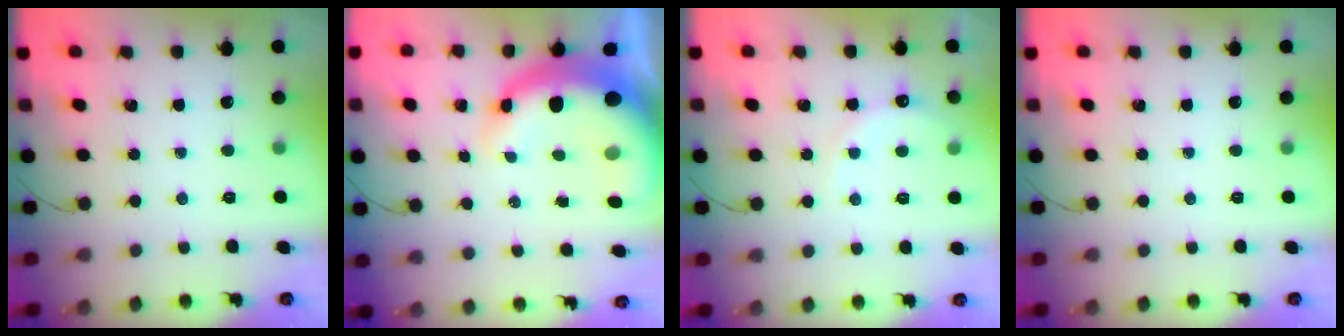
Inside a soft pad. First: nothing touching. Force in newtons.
{"total": 14.2, "press": 13.8, "slide": 3.2}
{"total": 7.6, "press": 7.5, "slide": 1.4}
{"total": 0.0}